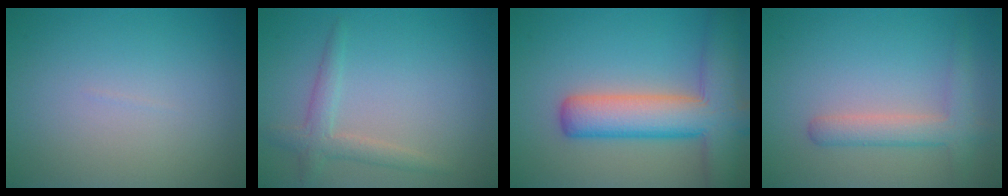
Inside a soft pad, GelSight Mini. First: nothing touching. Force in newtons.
{"total": 2.3, "press": 2.3, "slide": 0.1}
{"total": 8.8, "press": 8.8, "slide": 0.5}
{"total": 3.0, "press": 3.0, "slide": 0.2}